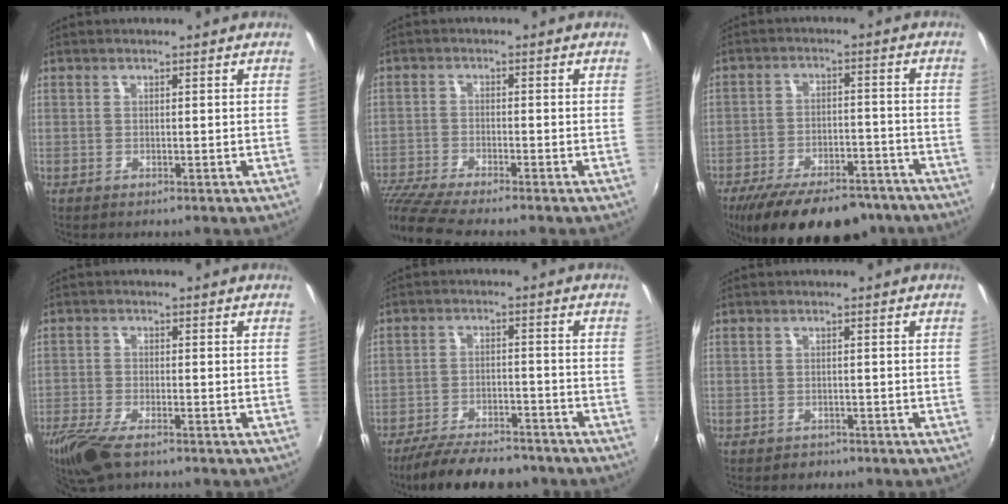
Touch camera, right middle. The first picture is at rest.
{"total": 9.0, "force": [-8.1, -0.1, 4.0], "torque": [-0.107, -0.033, -0.151]}
{"total": 20.3, "force": [-15.9, 7.6, 10.2], "torque": [-0.192, -0.016, -0.222]}
{"total": 9.4, "force": [-6.9, 2.8, 5.8], "torque": [-0.144, -0.033, -0.133]}
{"total": 13.7, "force": [-11.5, 4.2, 6.1], "torque": [-0.132, -0.010, -0.173]}
{"total": 1.3, "force": [-0.9, 0.9, 0.0], "torque": [-0.004, 0.000, -0.013]}